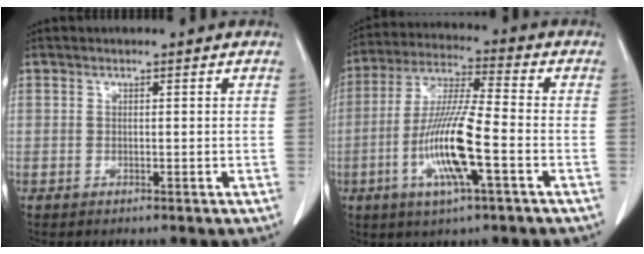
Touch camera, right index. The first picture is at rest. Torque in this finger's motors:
{"motor_torque": [2.00, -0.14, 1.05, 0.21]}